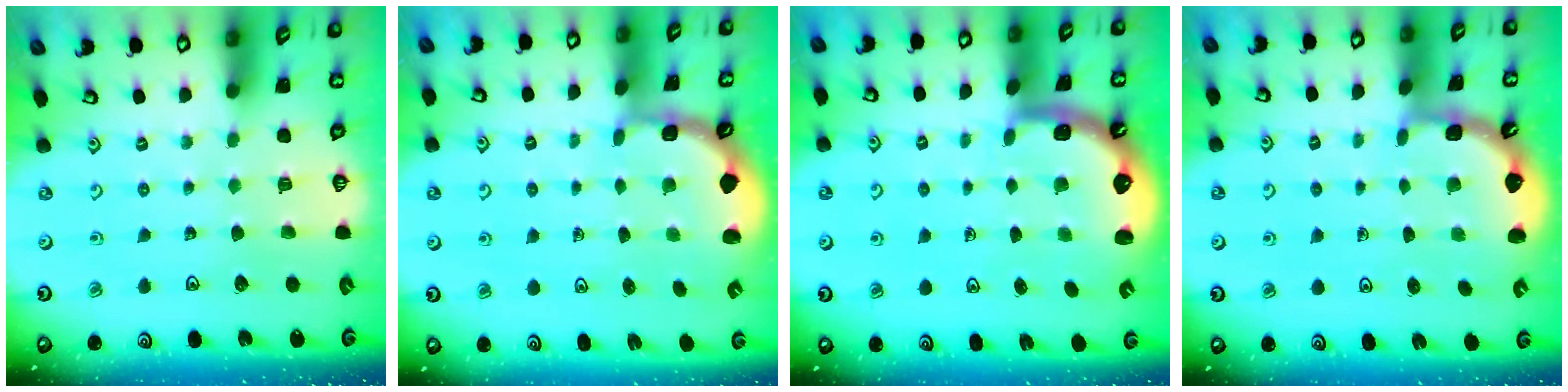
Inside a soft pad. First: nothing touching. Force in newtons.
{"total": 1.7, "press": 1.6, "slide": 0.5}
{"total": 1.9, "press": 1.8, "slide": 0.6}
{"total": 2.0, "press": 2.0, "slide": 0.2}